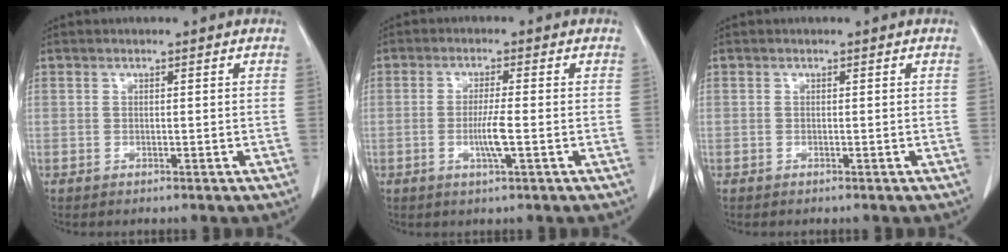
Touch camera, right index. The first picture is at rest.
{"total": 3.9, "force": [-1.1, -0.3, 3.8], "torque": [-0.072, -0.006, -0.021]}
{"total": 0.0}